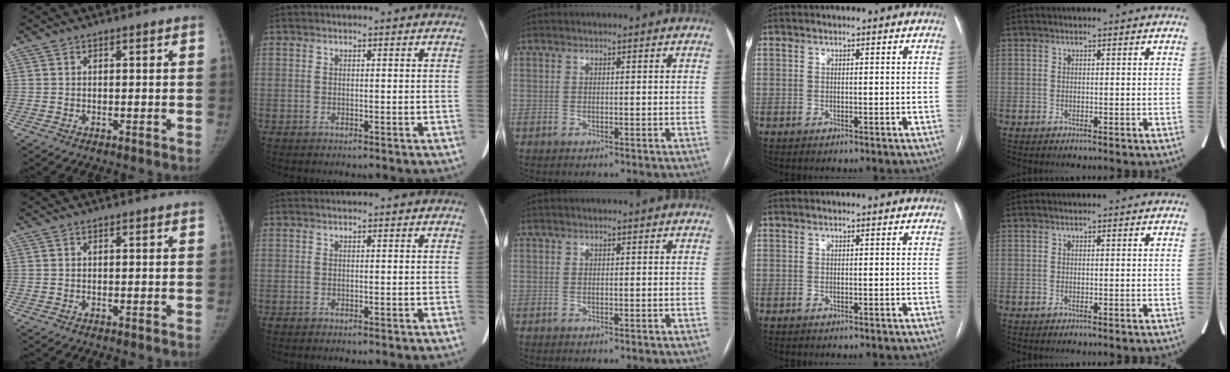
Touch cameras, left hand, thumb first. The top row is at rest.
{}